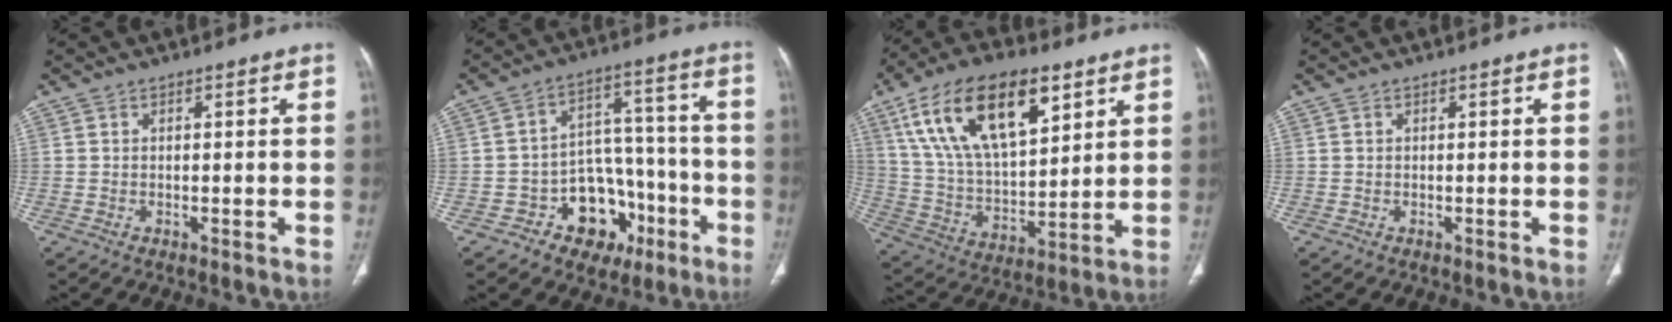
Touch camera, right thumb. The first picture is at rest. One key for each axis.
{"total": 13.6, "fx": -6.4, "fy": 10.0, "fz": 6.7, "tx": -0.042, "ty": 0.073, "tz": -0.088}
{"total": 22.9, "fx": 11.1, "fy": 10.8, "fz": 16.9, "tx": -0.283, "ty": -0.026, "tz": 0.207}
{"total": 0.0}